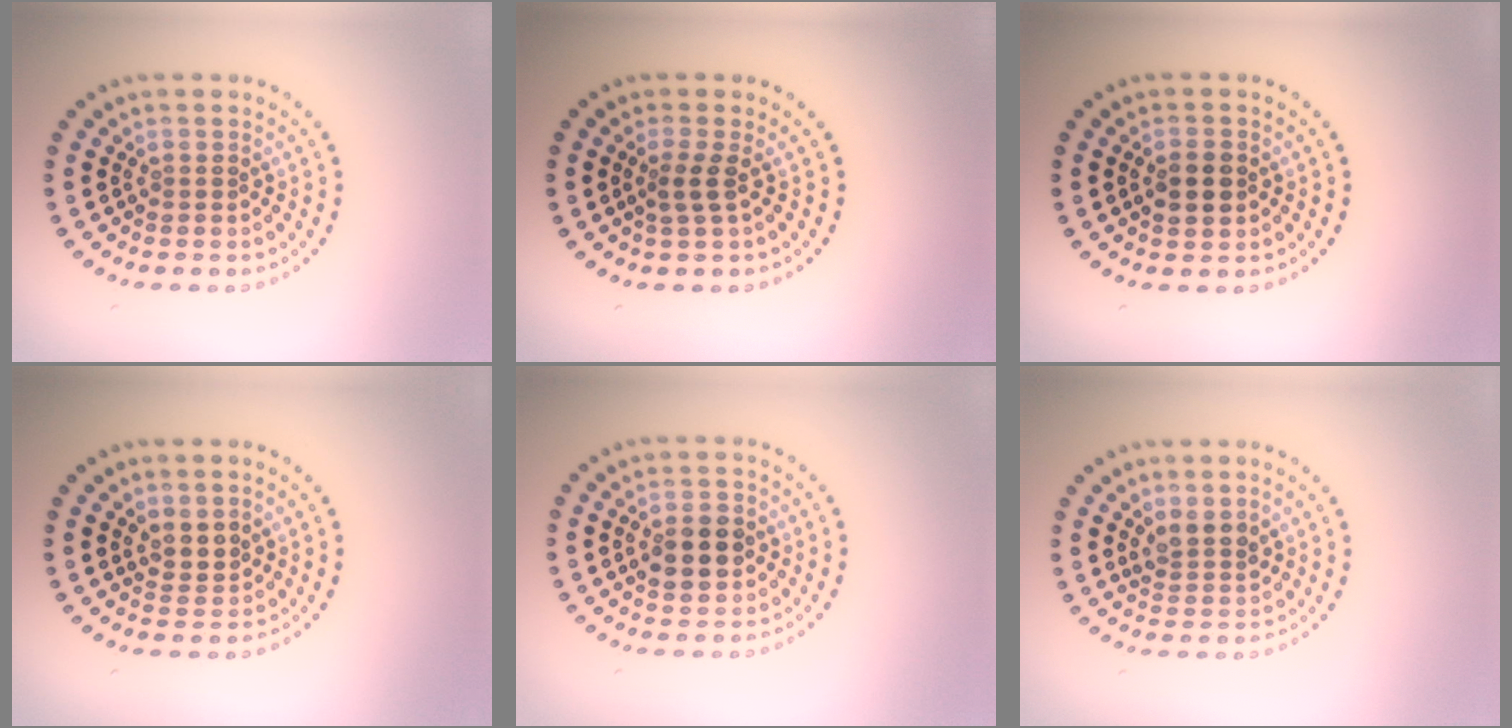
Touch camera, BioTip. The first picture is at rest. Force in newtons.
{"total": 1.7, "press": 1.1, "slide": 1.3}
{"total": 2.4, "press": 2.4, "slide": 0.1}
{"total": 1.7, "press": 1.3, "slide": 1.0}
{"total": 3.8, "press": 3.8, "slide": 0.2}
{"total": 2.2, "press": 1.9, "slide": 1.1}